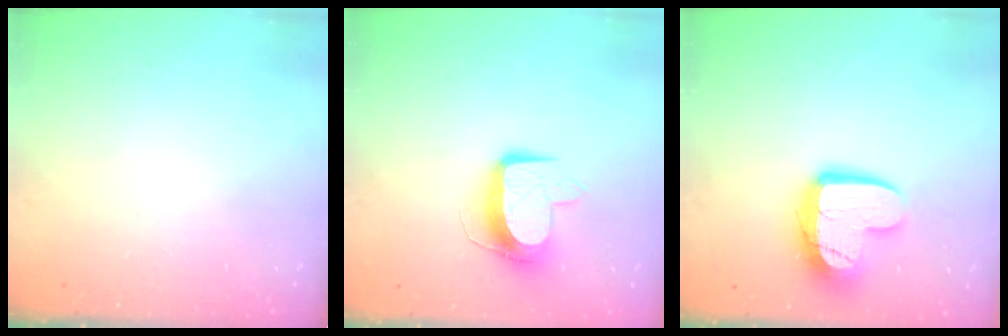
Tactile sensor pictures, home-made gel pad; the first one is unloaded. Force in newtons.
{"total": 10.5, "press": 10.5, "slide": 0.3}
{"total": 12.7, "press": 12.7, "slide": 1.0}